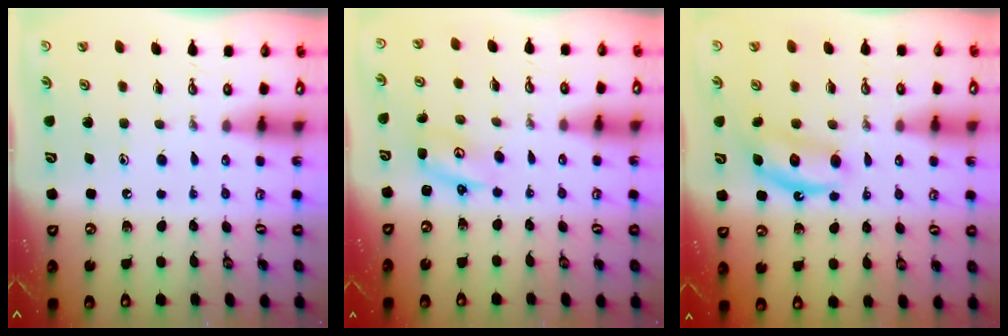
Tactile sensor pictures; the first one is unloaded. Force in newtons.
{"total": 2.6, "press": 2.6, "slide": 0.2}
{"total": 6.9, "press": 6.9, "slide": 0.8}